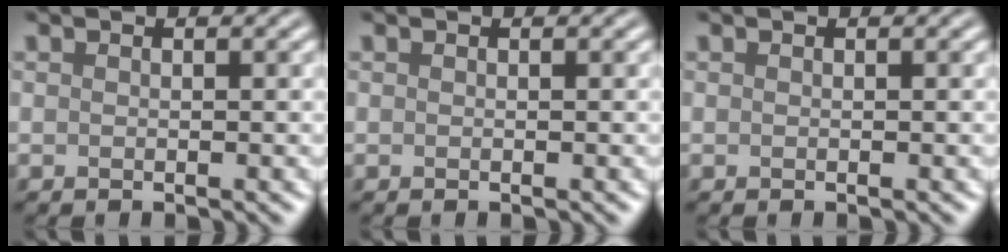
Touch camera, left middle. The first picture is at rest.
{"total": 0.0}
{"total": 0.0}